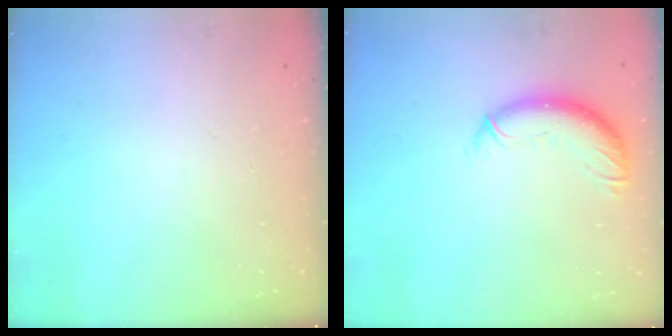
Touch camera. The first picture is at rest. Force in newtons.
{"total": 10.0, "press": 9.8, "slide": 1.9}